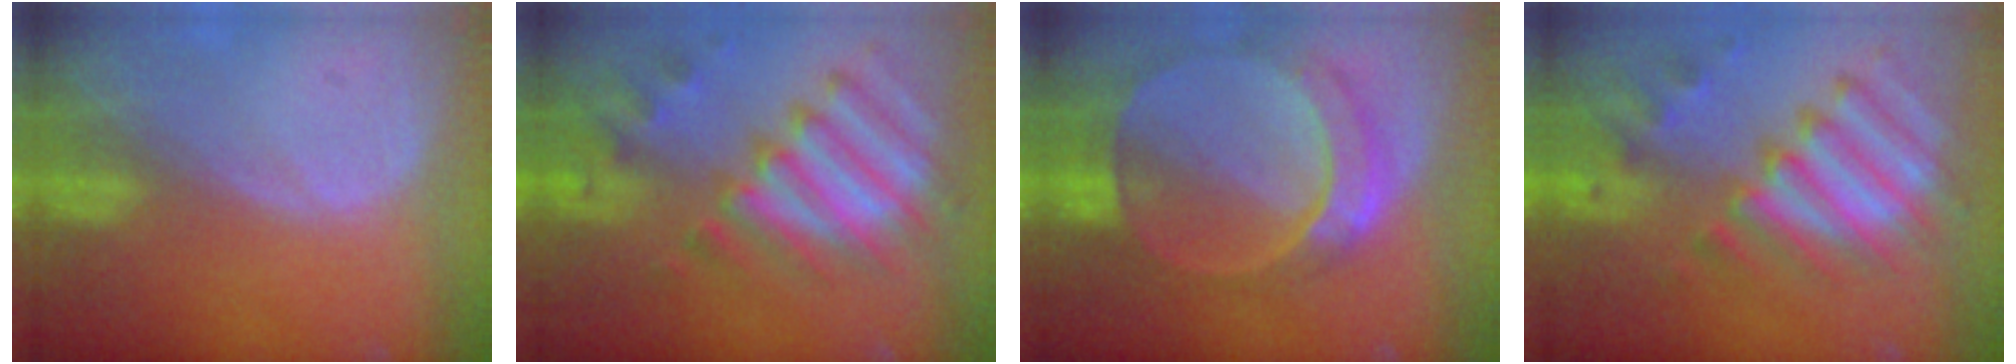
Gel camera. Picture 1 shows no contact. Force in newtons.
{"total": 11.8, "press": 10.2, "slide": 5.9}
{"total": 9.8, "press": 8.4, "slide": 5.2}
{"total": 11.4, "press": 9.9, "slide": 5.7}